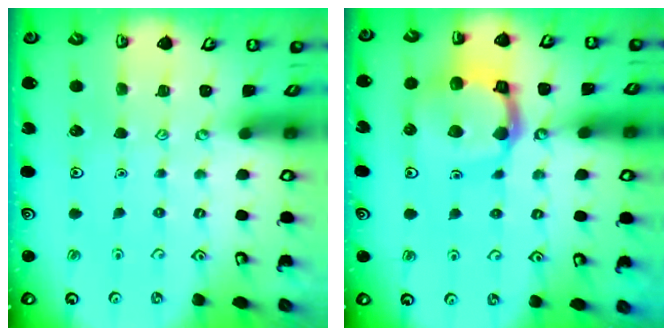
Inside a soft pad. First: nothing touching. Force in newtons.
{"total": 13.4, "press": 13.3, "slide": 1.6}